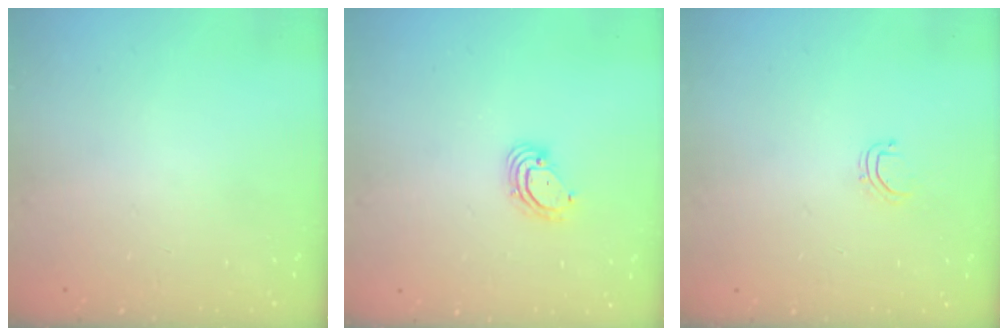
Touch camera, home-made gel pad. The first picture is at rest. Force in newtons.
{"total": 4.3, "press": 4.3, "slide": 0.2}
{"total": 3.8, "press": 3.8, "slide": 0.2}